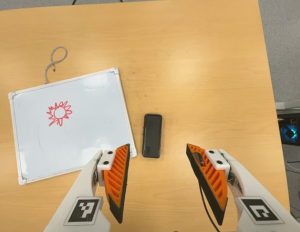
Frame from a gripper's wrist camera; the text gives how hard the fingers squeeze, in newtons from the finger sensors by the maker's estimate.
{"total": 0.0}